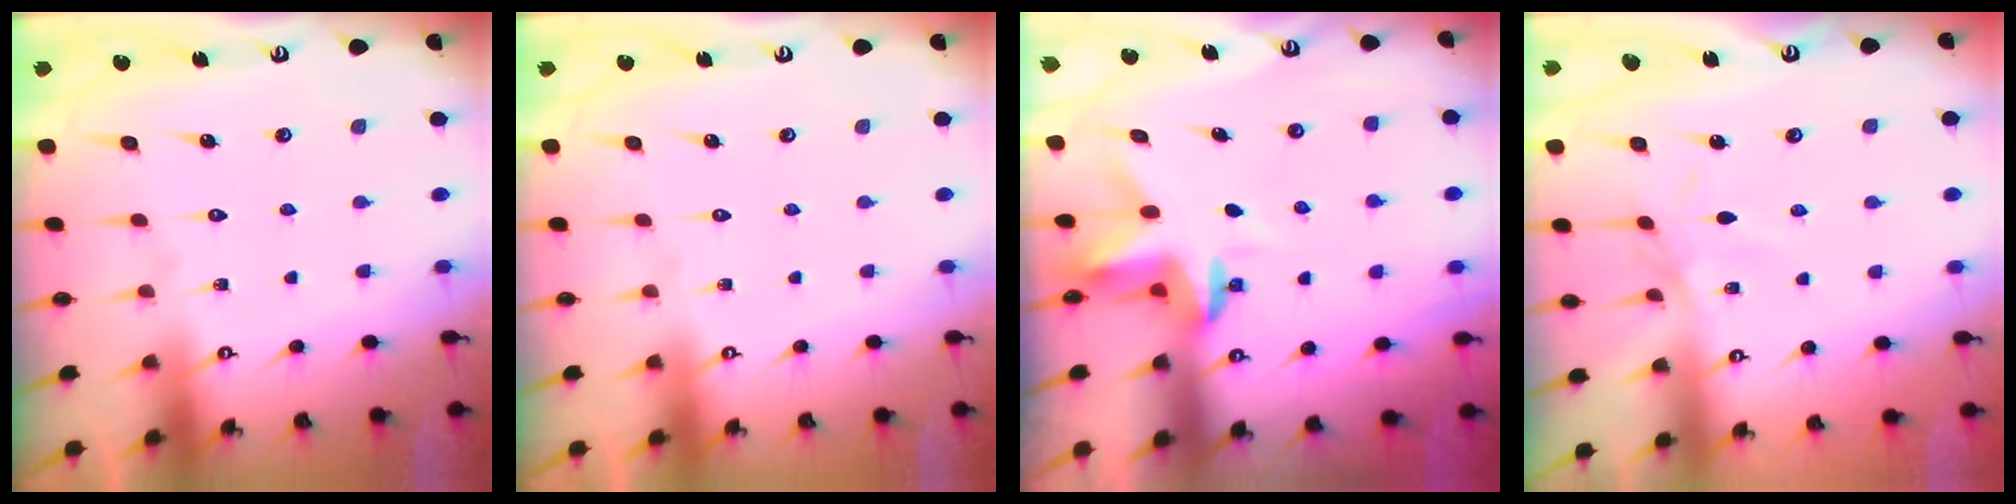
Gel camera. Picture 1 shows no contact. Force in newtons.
{"total": 0.0}
{"total": 3.5, "press": 3.5, "slide": 0.2}
{"total": 2.5, "press": 2.5, "slide": 0.6}